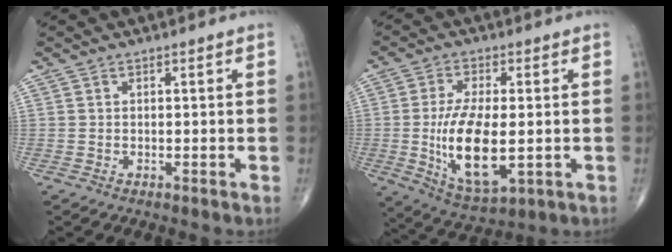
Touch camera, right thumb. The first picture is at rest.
{"total": 14.4, "force": [-1.6, 6.2, 12.9], "torque": [-0.236, -0.015, -0.018]}